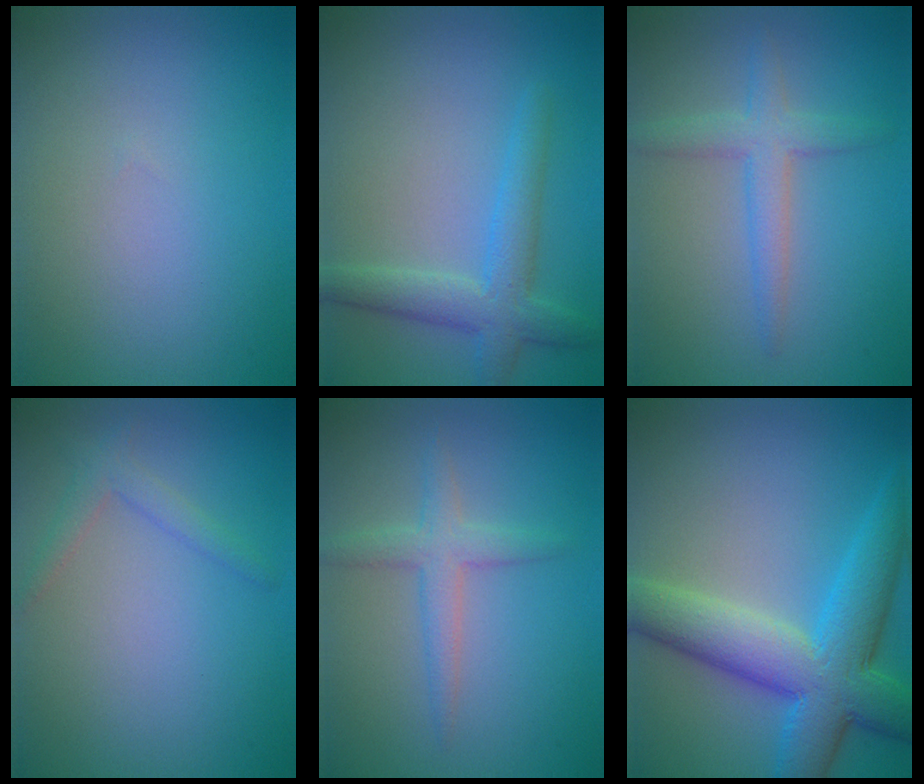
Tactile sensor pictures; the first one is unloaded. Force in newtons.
{"total": 3.8, "press": 3.8, "slide": 0.2}
{"total": 3.1, "press": 3.1, "slide": 0.2}
{"total": 1.8, "press": 1.8, "slide": 0.1}
{"total": 2.4, "press": 2.4, "slide": 0.1}
{"total": 9.2, "press": 9.2, "slide": 0.4}